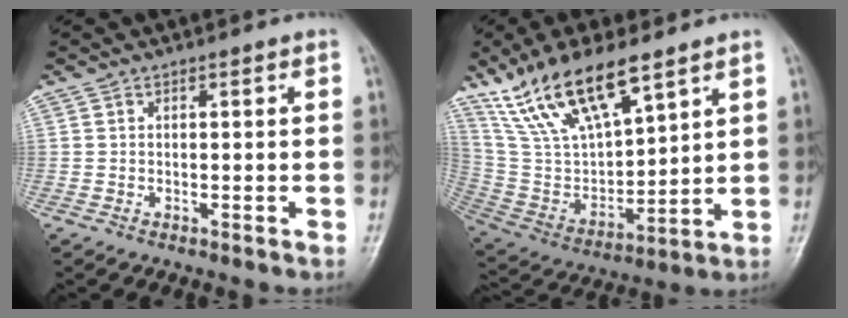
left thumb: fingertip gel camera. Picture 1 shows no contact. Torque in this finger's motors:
{"motor_torque": [1.82, 1.84, 1.37, -1.40, 0.21]}